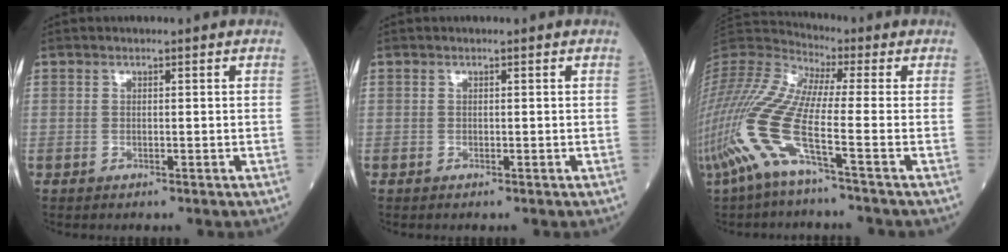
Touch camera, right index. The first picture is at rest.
{"total": 0.0}
{"total": 14.6, "force": [-5.7, 0.4, 13.4], "torque": [-0.310, -0.009, -0.121]}